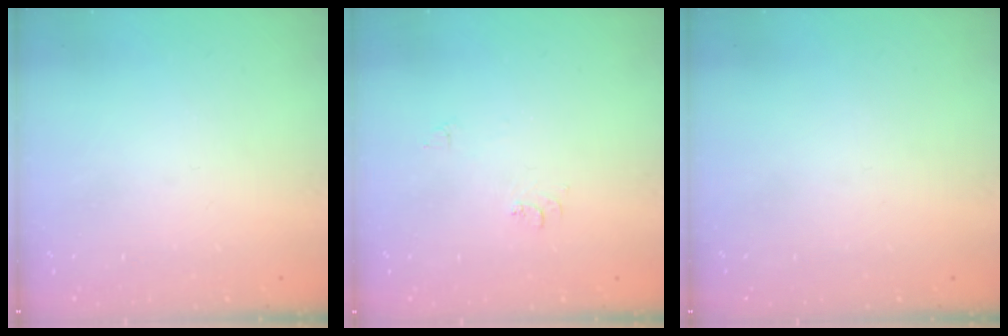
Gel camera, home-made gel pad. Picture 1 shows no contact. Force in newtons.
{"total": 6.6, "press": 6.6, "slide": 0.6}
{"total": 0.0}